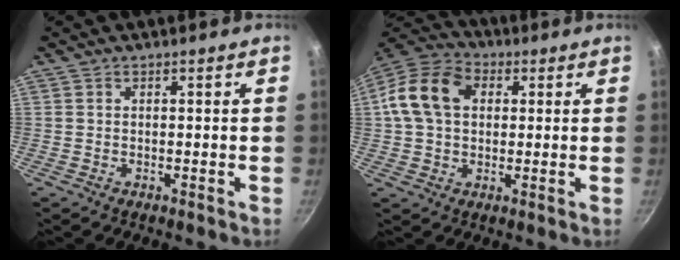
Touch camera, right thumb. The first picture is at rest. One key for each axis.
{"total": 12.9, "fx": 2.4, "fy": 9.5, "fz": 8.4, "tx": -0.135, "ty": 0.022, "tz": 0.025}